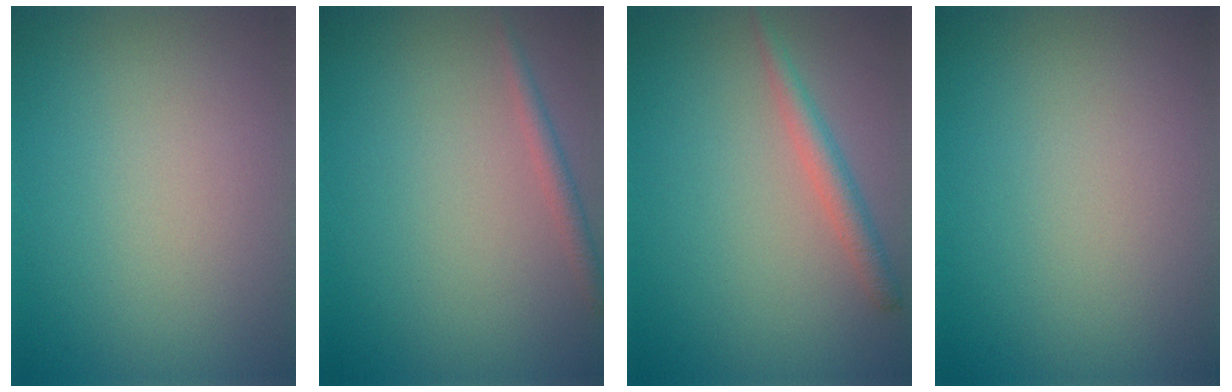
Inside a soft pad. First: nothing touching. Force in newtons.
{"total": 1.4, "press": 1.4, "slide": 0.0}
{"total": 2.2, "press": 2.2, "slide": 0.0}
{"total": 0.0}